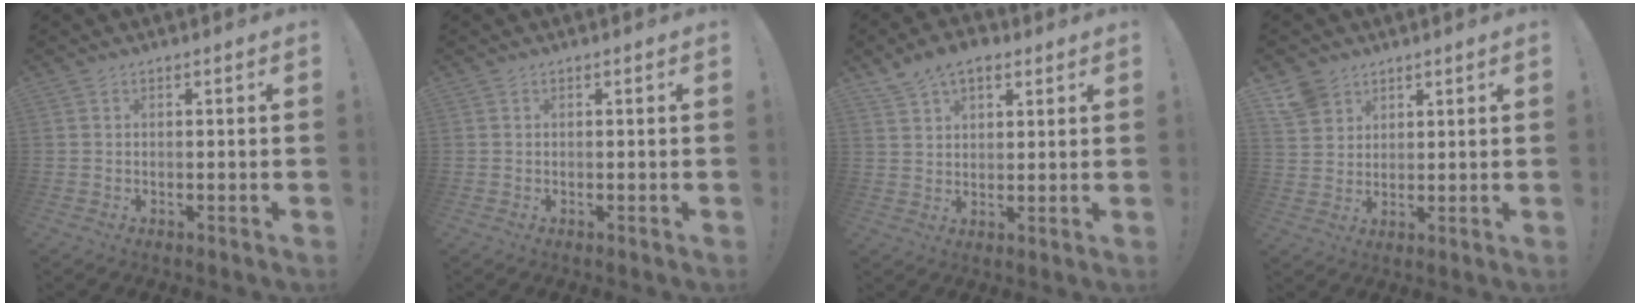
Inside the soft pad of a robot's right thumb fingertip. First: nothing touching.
{"total": 0.0}
{"total": 7.4, "force": [4.6, 4.4, 3.8], "torque": [-0.068, -0.010, 0.088]}
{"total": 6.4, "force": [4.4, 4.5, 1.4], "torque": [-0.030, -0.023, 0.089]}